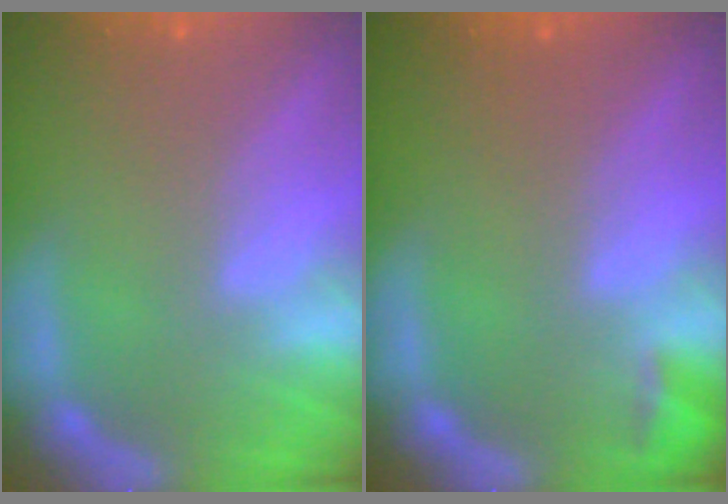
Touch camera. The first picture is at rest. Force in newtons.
{"total": 1.4}